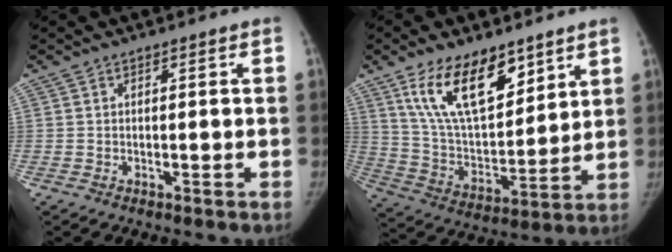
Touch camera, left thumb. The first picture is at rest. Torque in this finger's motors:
{"motor_torque": [0.27, 0.24, 1.54, -1.23, 0.14]}